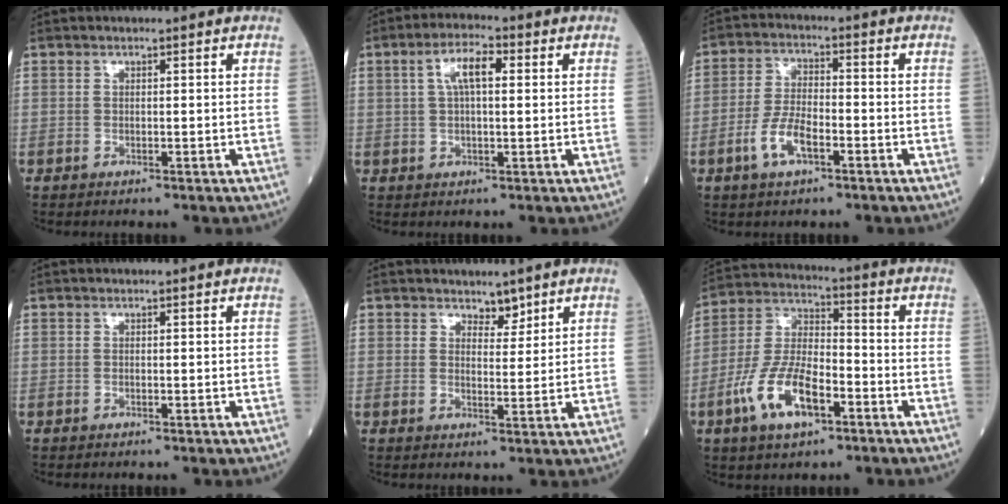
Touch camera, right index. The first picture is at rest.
{"total": 5.7, "force": [1.6, 1.8, 5.2], "torque": [-0.103, 0.015, 0.031]}
{"total": 6.4, "force": [-2.9, 2.3, 5.2], "torque": [-0.111, 0.002, -0.056]}
{"total": 0.0}
{"total": 2.5, "force": [2.2, 1.1, 0.6], "torque": [-0.004, -0.005, 0.033]}
{"total": 12.3, "force": [-5.4, 4.9, 9.9], "torque": [-0.216, 0.005, -0.100]}